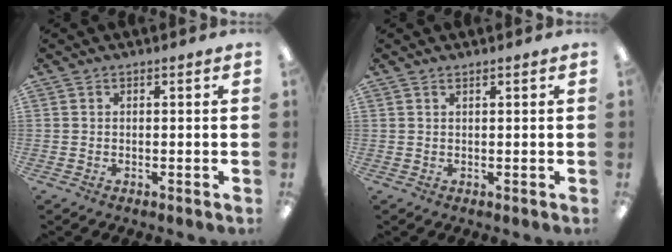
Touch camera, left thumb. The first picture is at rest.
{"total": 0.6, "force": [0.5, 0.1, 0.2], "torque": [-0.004, 0.001, 0.010]}